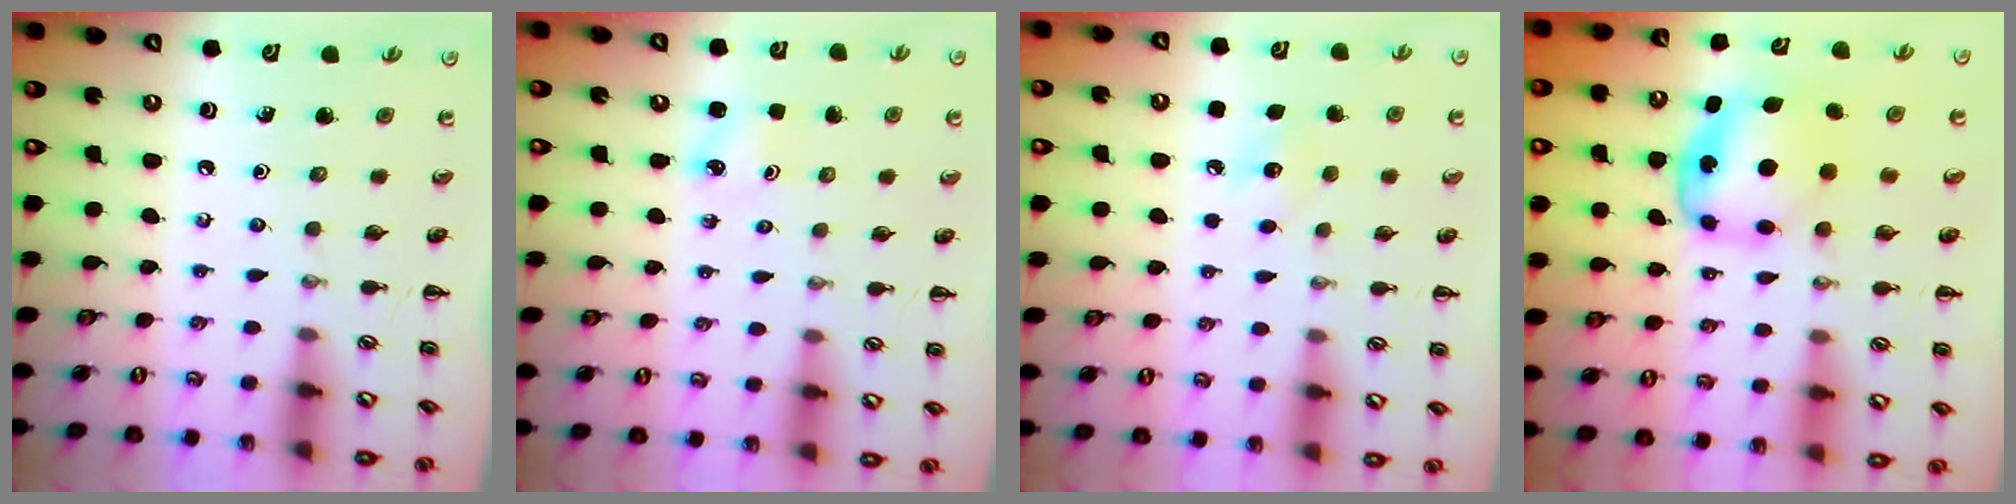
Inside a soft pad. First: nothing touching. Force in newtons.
{"total": 2.5, "press": 2.4, "slide": 0.8}
{"total": 7.8, "press": 7.5, "slide": 2.1}
{"total": 5.5, "press": 5.5, "slide": 0.8}